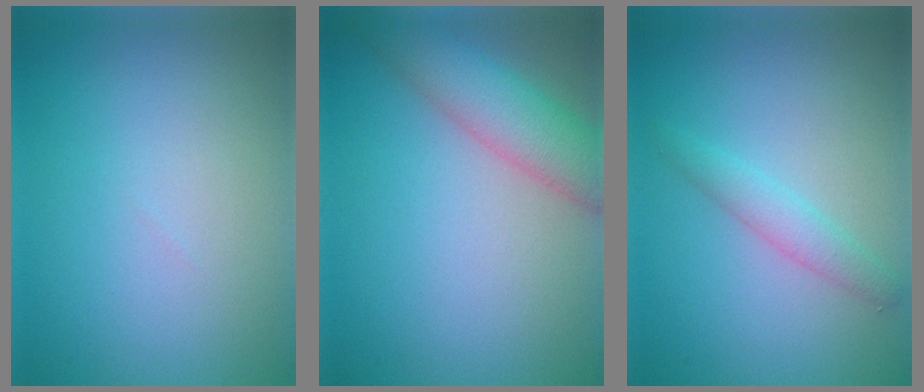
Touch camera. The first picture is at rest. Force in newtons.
{"total": 5.3, "press": 5.3, "slide": 0.4}
{"total": 2.0, "press": 2.0, "slide": 0.1}